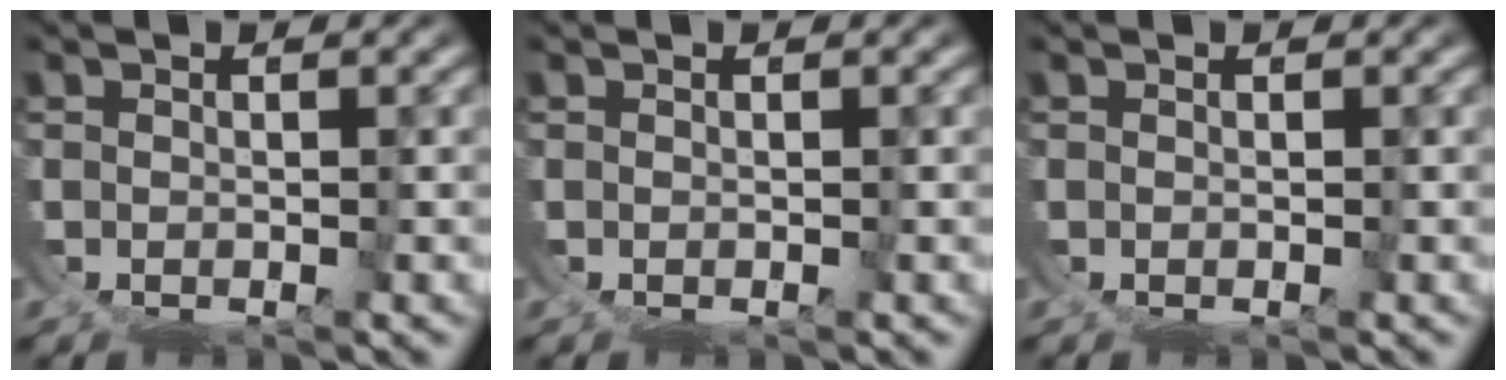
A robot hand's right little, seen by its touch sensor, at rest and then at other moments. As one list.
[{"total": 0.0}, {"total": 0.0}]